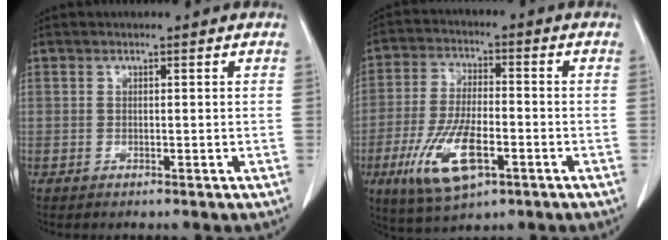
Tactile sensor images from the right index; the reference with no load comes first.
{"total": 11.9, "force": [-4.8, 4.5, 9.9], "torque": [-0.204, -0.009, -0.081]}